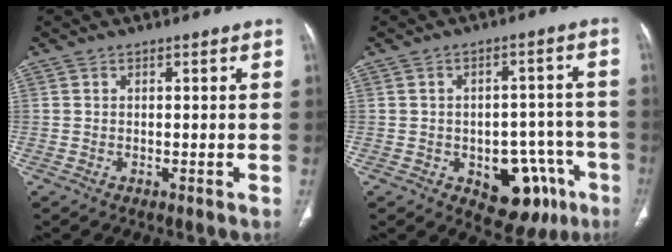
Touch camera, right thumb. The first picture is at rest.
{"total": 13.0, "force": [-5.6, 8.1, 8.6], "torque": [-0.065, 0.038, -0.061]}